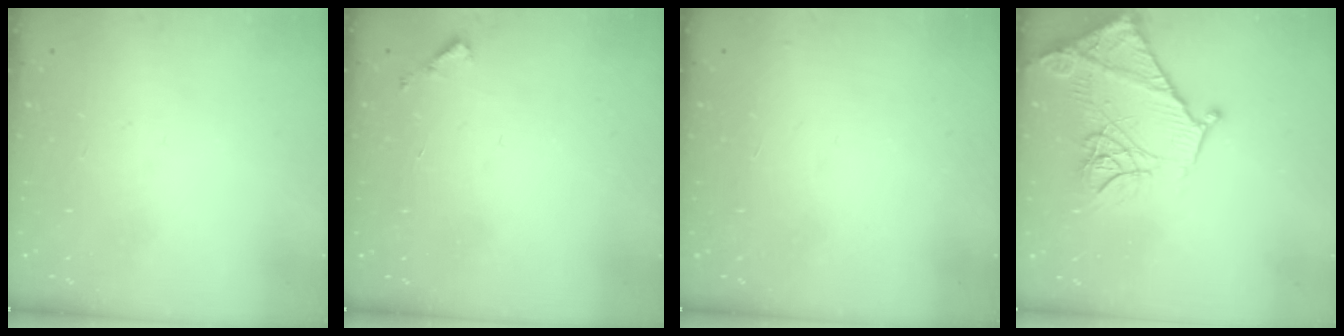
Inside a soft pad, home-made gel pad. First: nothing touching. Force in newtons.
{"total": 3.6, "press": 3.6, "slide": 0.3}
{"total": 2.9, "press": 2.9, "slide": 0.1}
{"total": 19.3, "press": 19.2, "slide": 2.1}